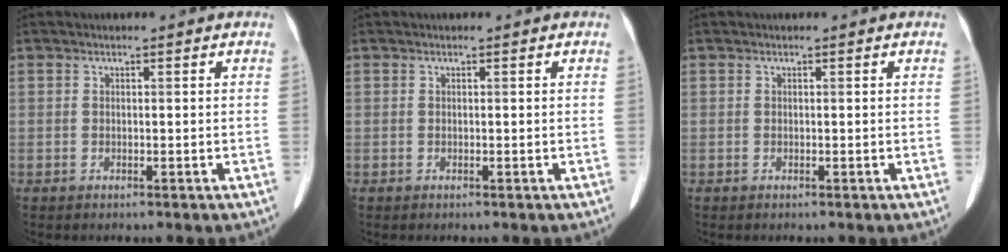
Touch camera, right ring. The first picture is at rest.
{"total": 0.0}
{"total": 0.0}